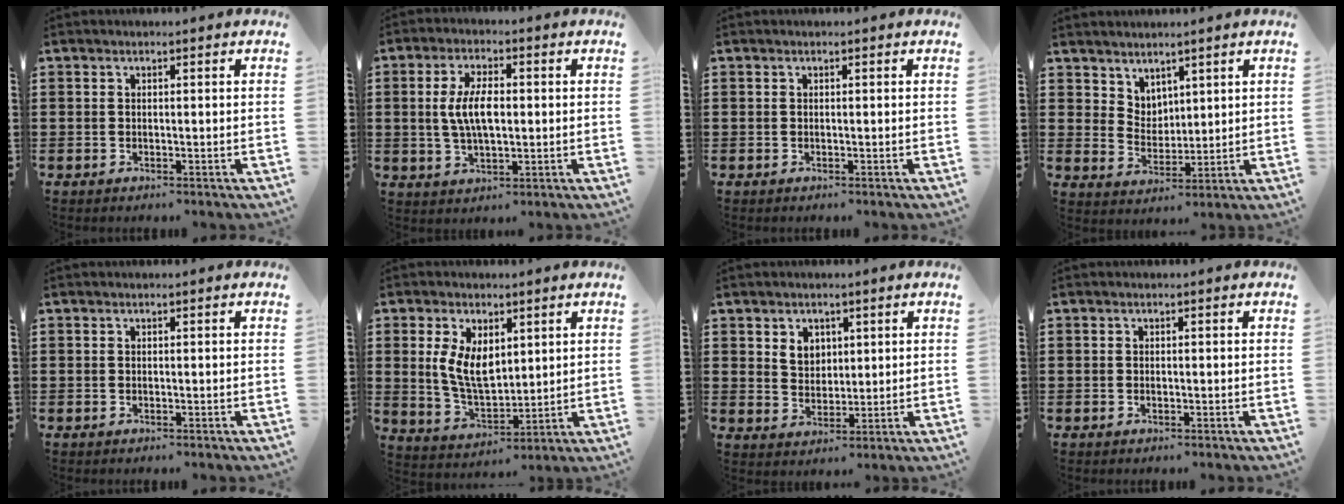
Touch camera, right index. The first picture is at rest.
{"total": 6.7, "force": [0.3, 2.8, 6.0], "torque": [-0.130, 0.005, -0.002]}
{"total": 0.0}
{"total": 4.0, "force": [3.4, 2.2, -0.1], "torque": [-0.013, -0.005, 0.066]}
{"total": 0.0}
{"total": 7.3, "force": [2.1, 4.2, 5.6], "torque": [-0.122, 0.007, 0.038]}
{"total": 3.7, "force": [2.0, 2.9, 1.1], "torque": [-0.033, 0.012, 0.037]}
{"total": 0.0}